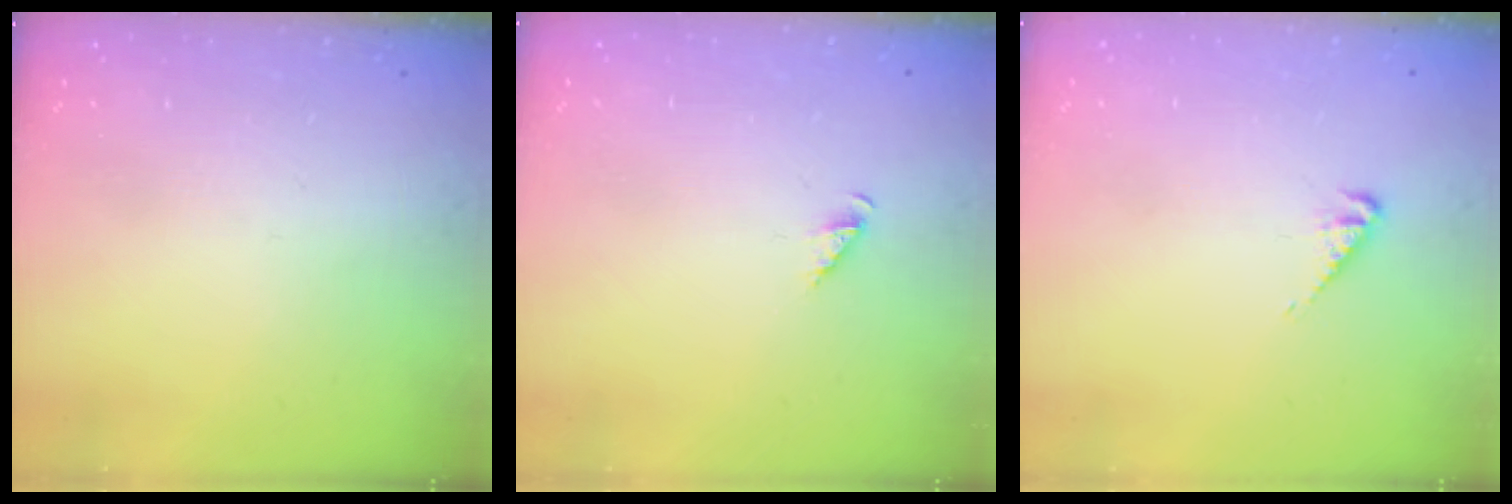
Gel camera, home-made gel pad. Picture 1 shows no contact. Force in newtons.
{"total": 2.0, "press": 1.9, "slide": 0.3}
{"total": 4.2, "press": 4.1, "slide": 0.7}